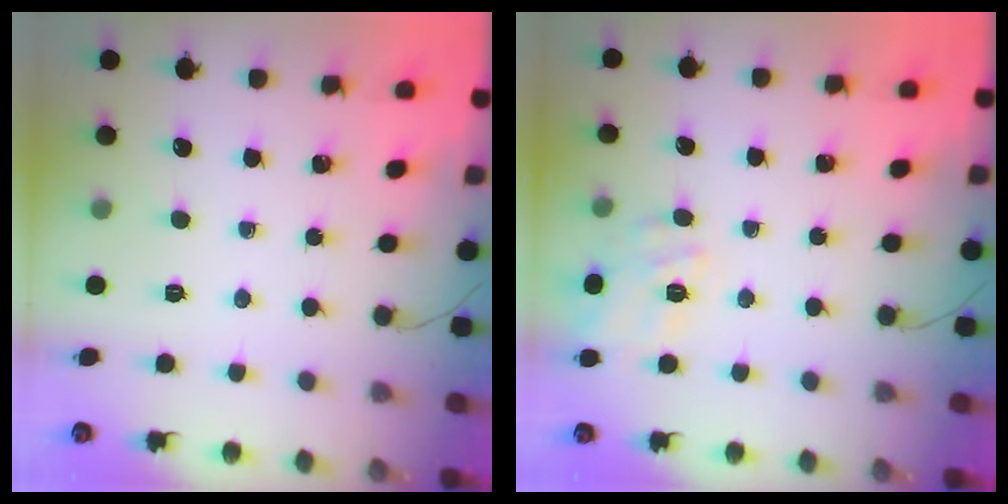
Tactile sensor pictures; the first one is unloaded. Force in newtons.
{"total": 14.0, "press": 14.0, "slide": 0.5}